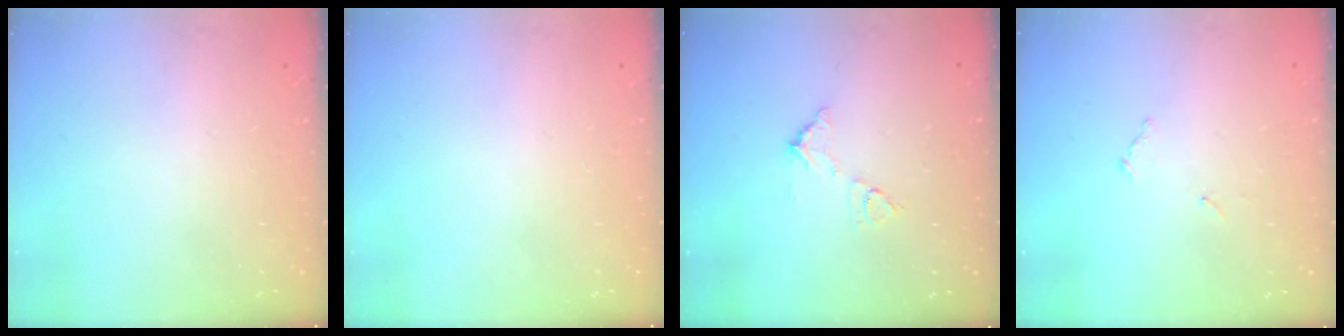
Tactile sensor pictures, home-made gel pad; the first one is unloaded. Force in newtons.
{"total": 0.0}
{"total": 7.3, "press": 7.3, "slide": 0.3}
{"total": 6.3, "press": 6.3, "slide": 0.2}